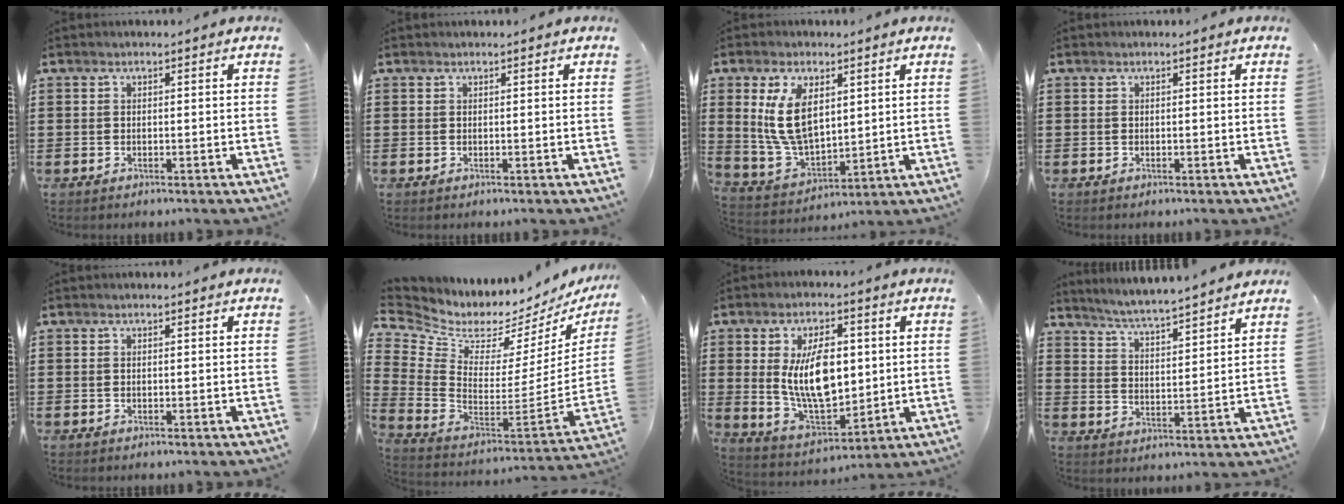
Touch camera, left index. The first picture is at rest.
{"total": 0.0}
{"total": 10.1, "force": [3.4, 5.7, 7.6], "torque": [-0.183, 0.004, 0.060]}
{"total": 0.0}
{"total": 0.0}
{"total": 3.3, "force": [2.5, 2.0, 0.6], "torque": [-0.043, -0.047, 0.036]}
{"total": 11.2, "force": [1.5, 6.1, 9.3], "torque": [-0.180, 0.004, 0.025]}
{"total": 4.6, "force": [4.4, -0.8, 0.7], "torque": [-0.035, -0.036, 0.074]}